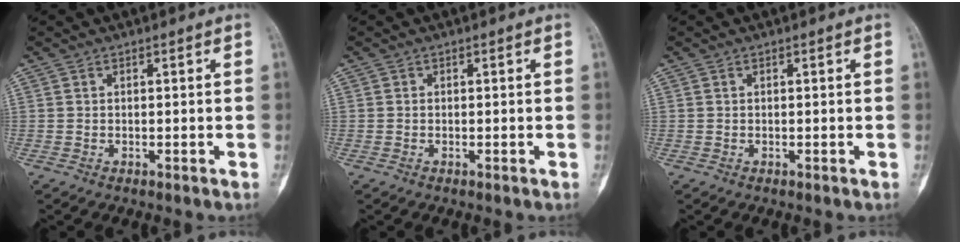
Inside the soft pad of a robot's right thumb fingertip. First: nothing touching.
{"total": 0.0}
{"total": 0.0}